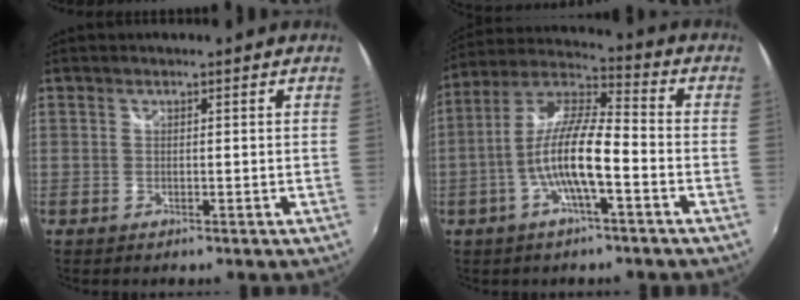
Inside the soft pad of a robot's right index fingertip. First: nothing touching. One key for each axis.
{"total": 12.3, "fx": -3.9, "fy": 2.3, "fz": 11.5, "tx": -0.227, "ty": 0.005, "tz": -0.077}